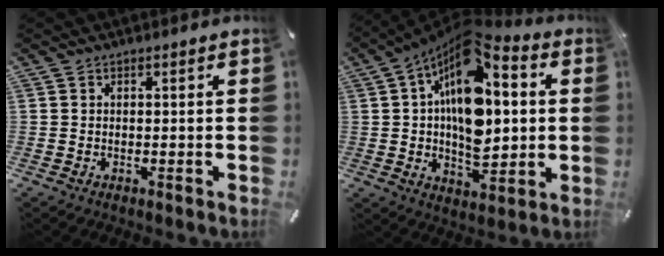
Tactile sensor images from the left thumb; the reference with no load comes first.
{"total": 18.6, "force": [3.9, 11.0, 14.5], "torque": [-0.254, -0.030, 0.065]}